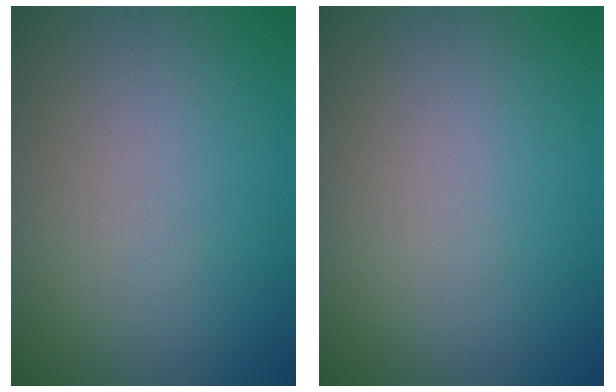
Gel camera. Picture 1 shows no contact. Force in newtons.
{"total": 0.0}